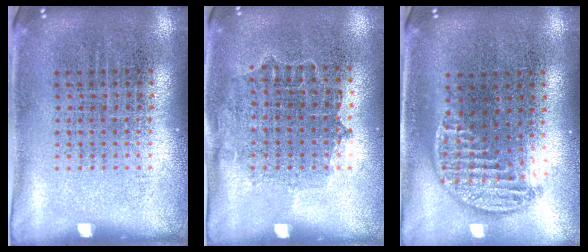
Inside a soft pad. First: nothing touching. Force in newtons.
{"total": 0.8, "press": 0.7, "slide": 0.4}
{"total": 1.2, "press": 1.0, "slide": 0.6}